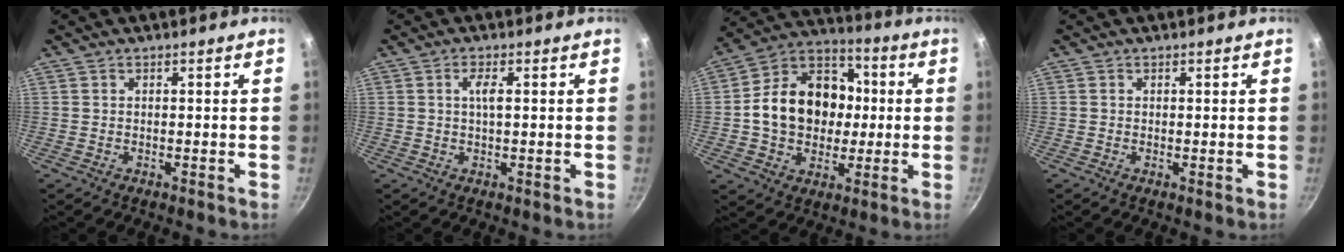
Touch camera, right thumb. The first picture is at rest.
{"total": 2.8, "force": [0.6, 0.8, 2.7], "torque": [-0.053, 0.002, 0.009]}
{"total": 18.7, "force": [0.2, 14.7, 11.6], "torque": [-0.160, 0.033, -0.009]}
{"total": 0.0}